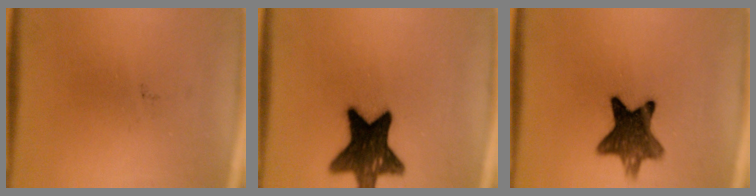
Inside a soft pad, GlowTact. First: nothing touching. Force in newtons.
{"total": 14.5}
{"total": 10.6}